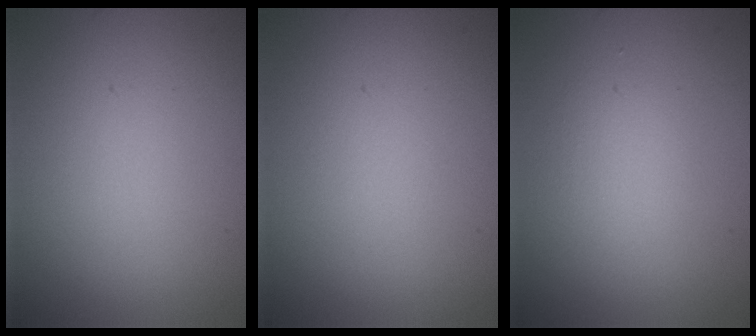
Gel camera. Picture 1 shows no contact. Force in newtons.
{"total": 0.0}
{"total": 1.4, "press": 1.4, "slide": 0.0}